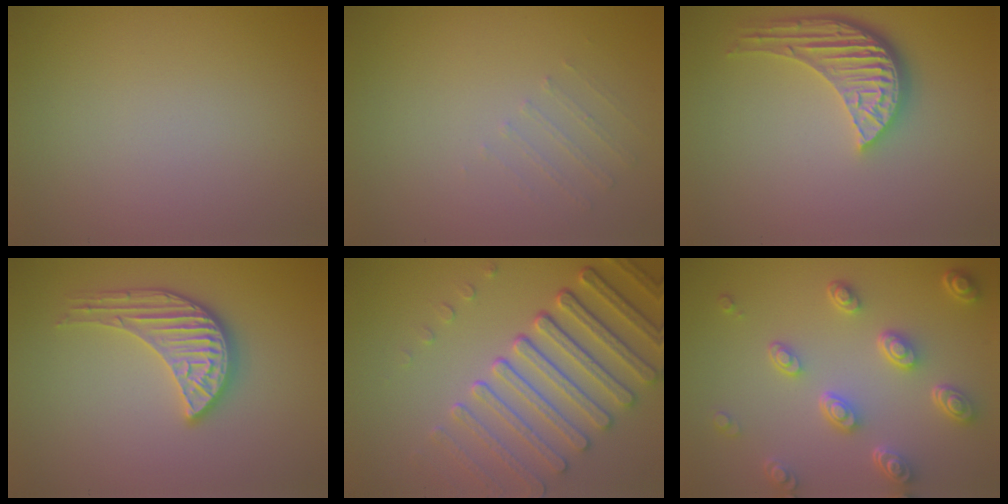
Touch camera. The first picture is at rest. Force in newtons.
{"total": 0.6, "press": 0.5, "slide": 0.4}
{"total": 5.3, "press": 3.9, "slide": 3.5}
{"total": 3.9, "press": 3.5, "slide": 1.6}
{"total": 7.3, "press": 5.6, "slide": 4.7}
{"total": 5.2, "press": 3.8, "slide": 3.5}